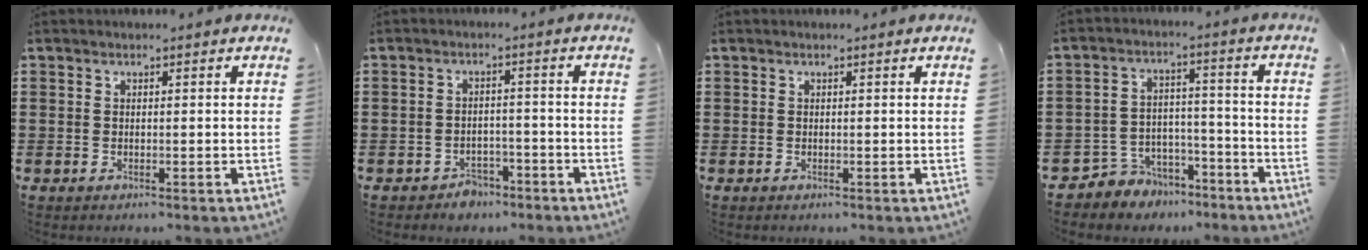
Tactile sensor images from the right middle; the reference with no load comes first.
{"total": 2.8, "force": [-2.6, 1.1, 0.1], "torque": [-0.011, 0.004, -0.055]}
{"total": 0.0}
{"total": 5.0, "force": [-4.4, 2.4, -0.2], "torque": [-0.007, 0.014, -0.092]}